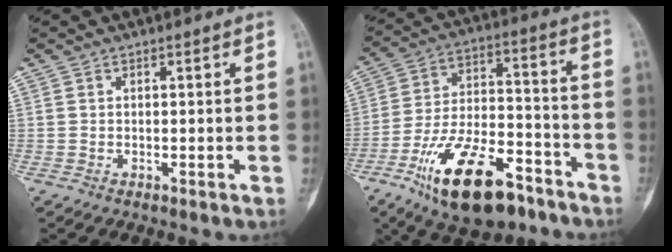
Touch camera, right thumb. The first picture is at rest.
{"total": 20.8, "force": [-12.1, 9.2, 14.2], "torque": [-0.247, 0.068, -0.205]}